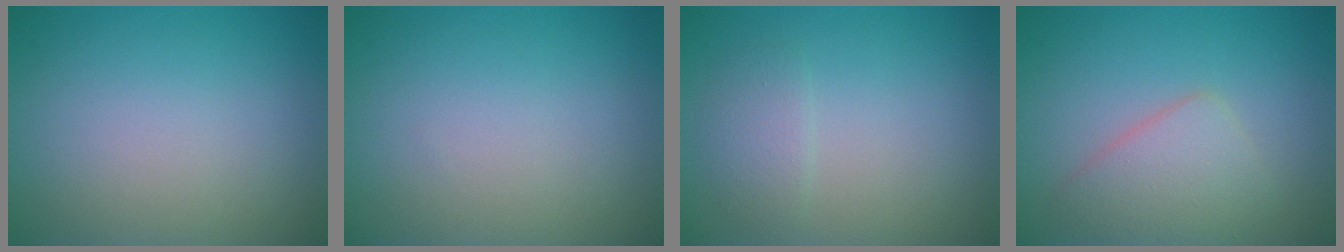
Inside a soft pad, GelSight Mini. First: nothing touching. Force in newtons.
{"total": 0.0}
{"total": 1.5, "press": 1.5, "slide": 0.1}
{"total": 3.3, "press": 3.3, "slide": 0.1}